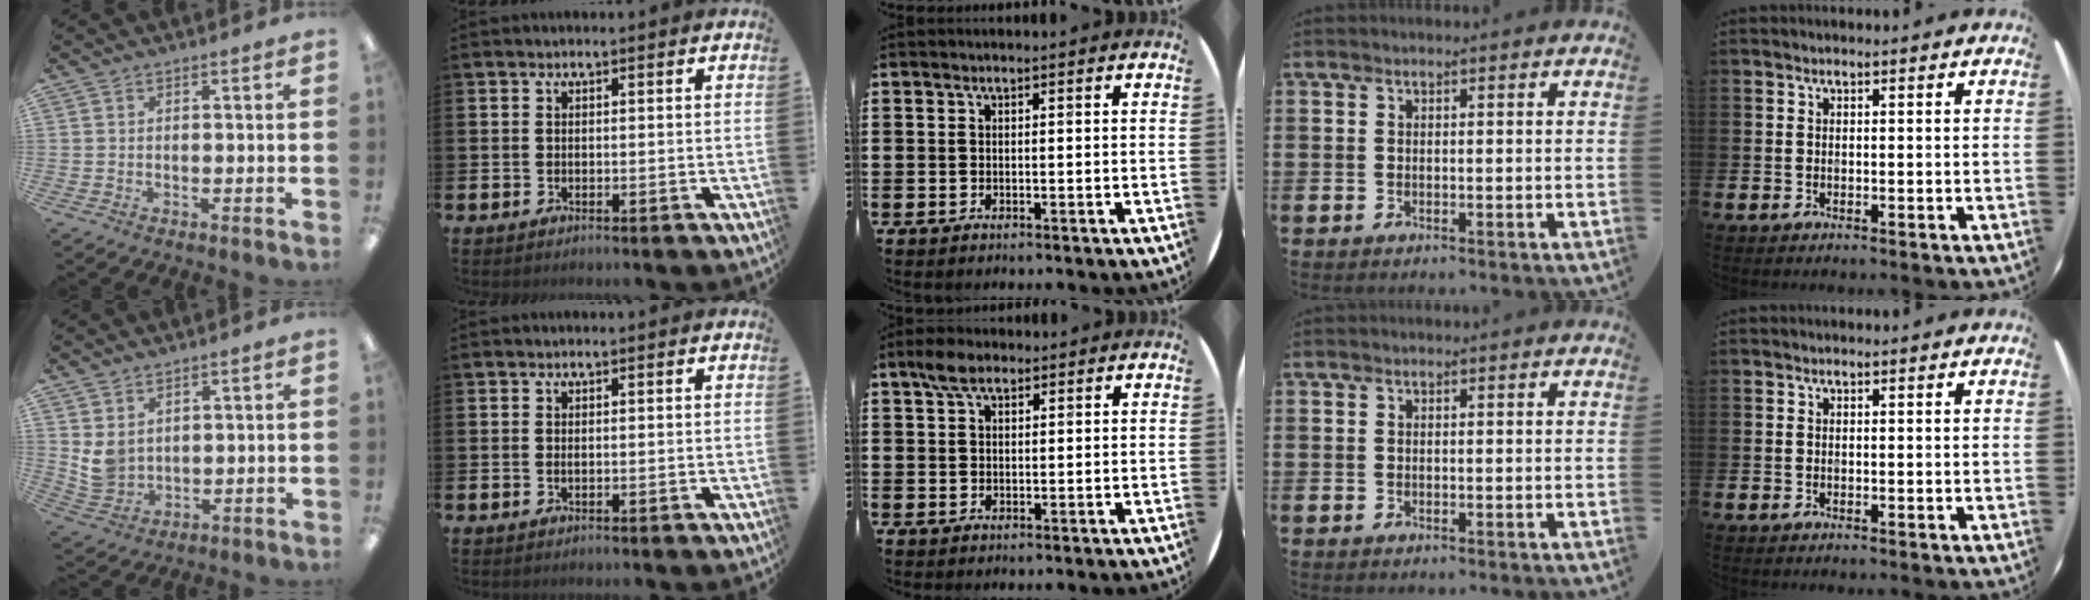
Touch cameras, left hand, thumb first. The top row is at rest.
{"thumb": {"total": 5.0, "force": [2.6, 3.7, 2.0], "torque": [-0.037, -0.008, 0.054]}, "middle": {"total": 3.7, "force": [2.6, 1.8, 1.9], "torque": [-0.034, 0.006, 0.045]}}